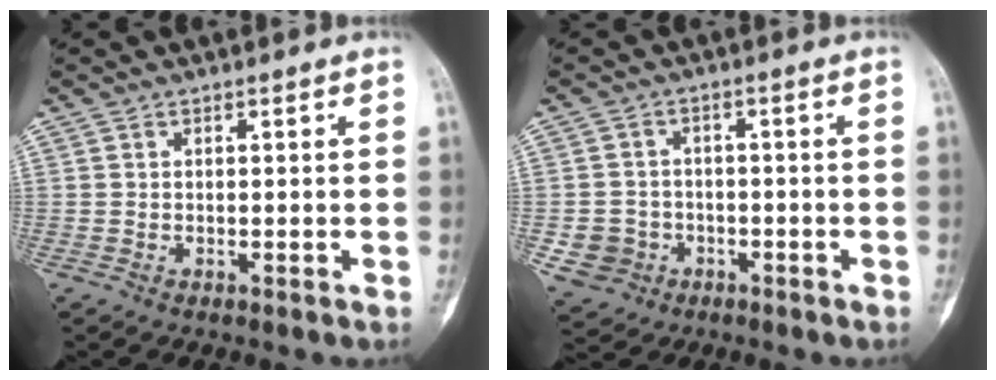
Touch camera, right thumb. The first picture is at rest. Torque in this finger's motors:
{"motor_torque": [0.94, 0.55, 0.36, -0.72, -0.05]}